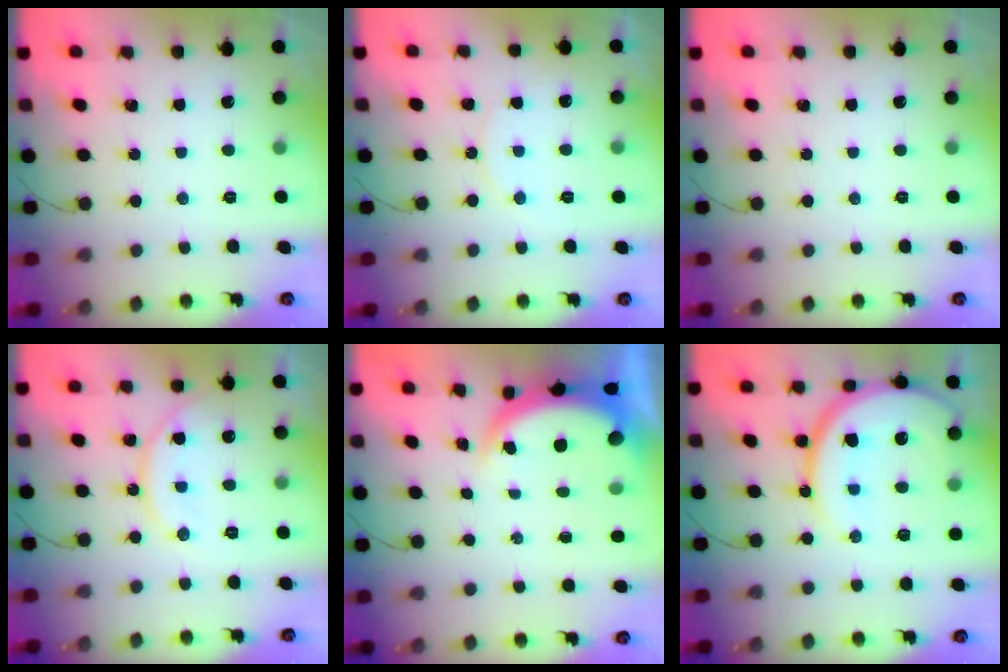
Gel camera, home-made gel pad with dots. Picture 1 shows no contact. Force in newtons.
{"total": 5.7, "press": 5.7, "slide": 0.7}
{"total": 0.0}
{"total": 12.4, "press": 12.4, "slide": 1.0}
{"total": 5.2, "press": 5.1, "slide": 0.5}
{"total": 16.4, "press": 16.3, "slide": 1.4}